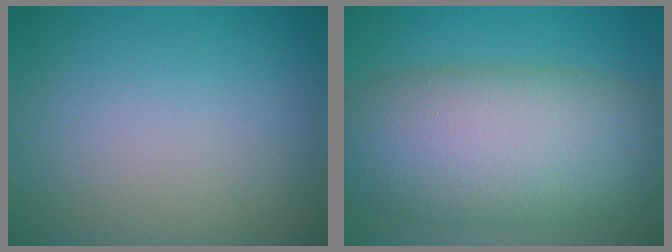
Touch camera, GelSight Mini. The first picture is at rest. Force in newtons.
{"total": 12.1, "press": 12.1, "slide": 0.6}